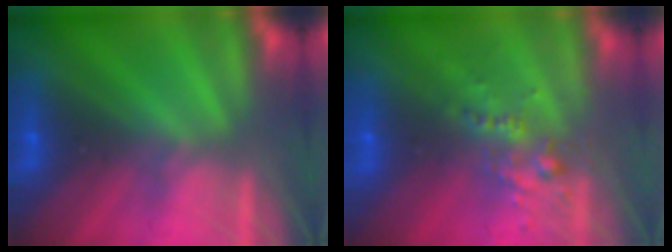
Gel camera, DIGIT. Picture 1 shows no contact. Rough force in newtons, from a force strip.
{"total": 2.6}